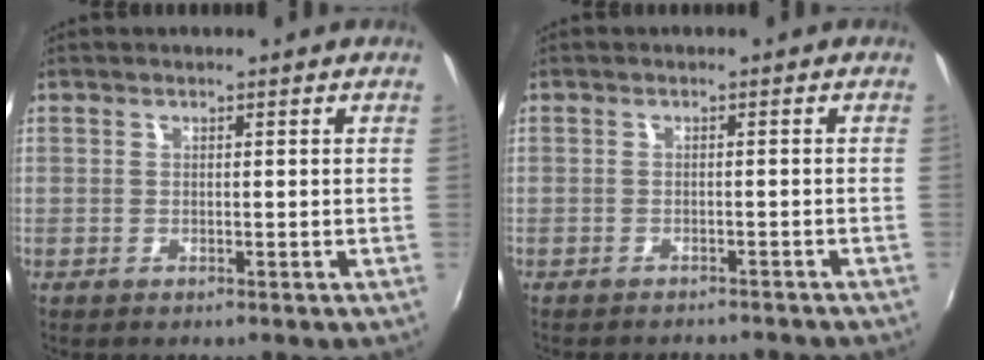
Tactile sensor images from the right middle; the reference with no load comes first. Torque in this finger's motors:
{"motor_torque": [0.99, -1.15, 0.09, 0.05]}